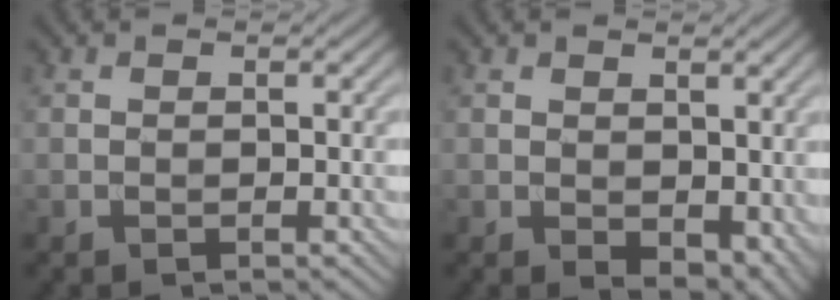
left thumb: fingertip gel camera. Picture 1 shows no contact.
{"total": 4.3, "force": [0.0, 2.8, 3.3], "torque": [-0.053, -0.018, 0.009]}